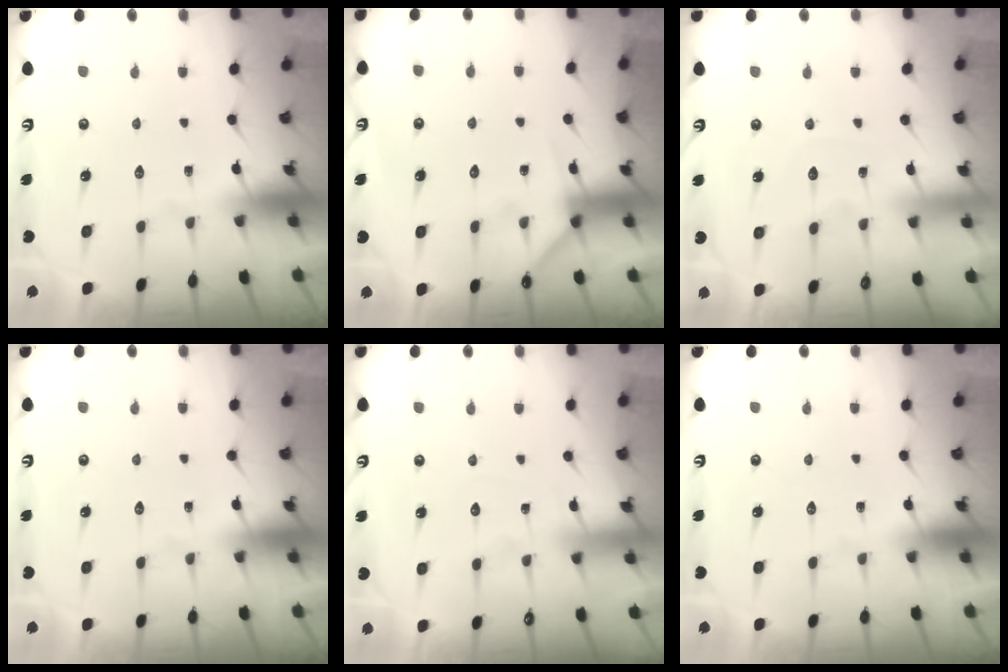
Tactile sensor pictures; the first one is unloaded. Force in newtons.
{"total": 4.9, "press": 4.8, "slide": 0.7}
{"total": 4.7, "press": 4.6, "slide": 0.4}
{"total": 0.0}
{"total": 5.4, "press": 5.3, "slide": 0.7}
{"total": 0.0}